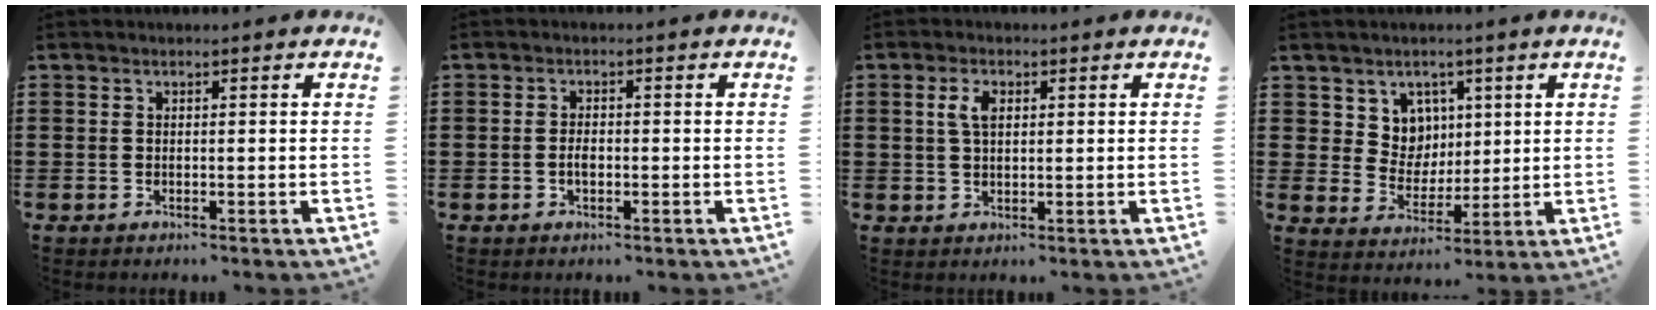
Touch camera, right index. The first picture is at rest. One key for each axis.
{"total": 1.6, "fx": -0.4, "fy": 0.7, "fz": 1.4, "tx": -0.027, "ty": 0.000, "tz": -0.006}
{"total": 3.3, "fx": 0.9, "fy": 1.6, "fz": 2.7, "tx": -0.058, "ty": 0.010, "tz": 0.013}
{"total": 6.2, "fx": 3.0, "fy": 5.3, "fz": 1.3, "tx": -0.048, "ty": 0.000, "tz": 0.056}